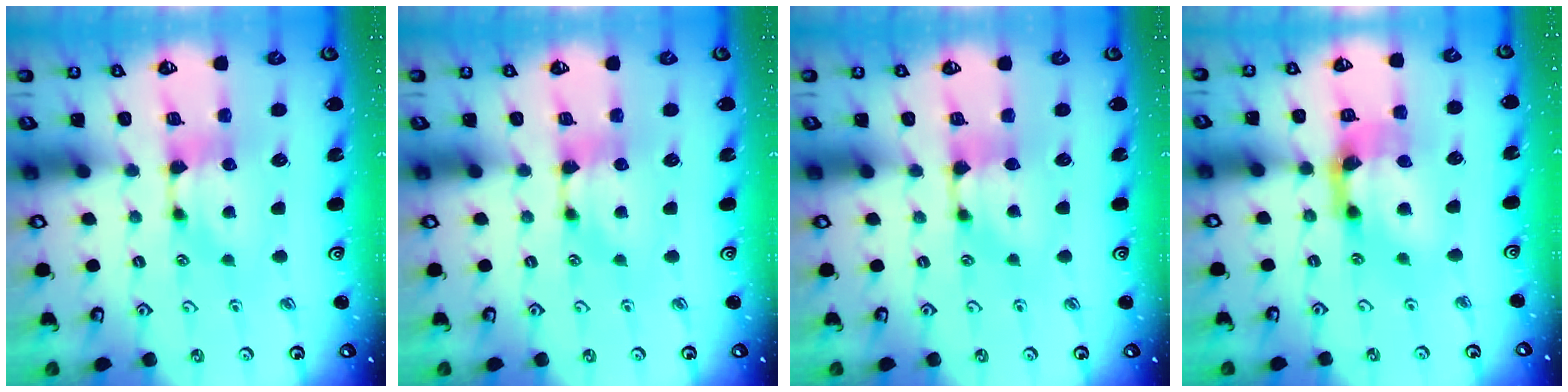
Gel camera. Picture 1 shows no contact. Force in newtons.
{"total": 0.0}
{"total": 0.6, "press": 0.3, "slide": 0.5}
{"total": 5.4, "press": 5.0, "slide": 2.1}